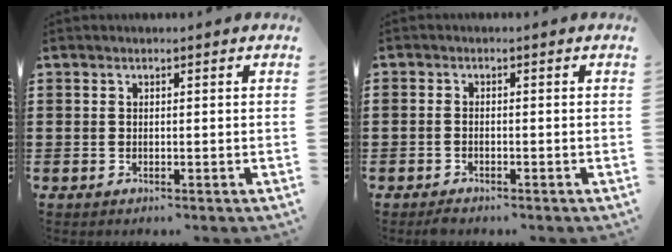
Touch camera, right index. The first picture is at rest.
{"total": 1.0, "force": [-0.9, 0.3, 0.3], "torque": [-0.008, -0.001, -0.017]}